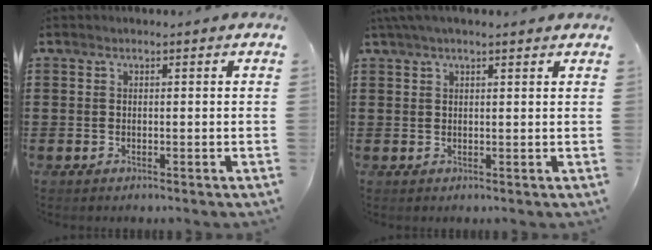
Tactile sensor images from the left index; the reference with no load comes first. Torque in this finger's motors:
{"motor_torque": [2.14, 0.00, 0.47, 0.21]}